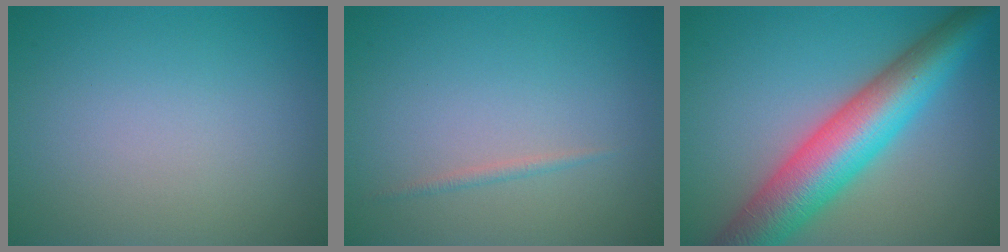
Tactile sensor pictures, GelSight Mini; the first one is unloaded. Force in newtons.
{"total": 0.7, "press": 0.7, "slide": 0.0}
{"total": 10.1, "press": 10.1, "slide": 0.2}